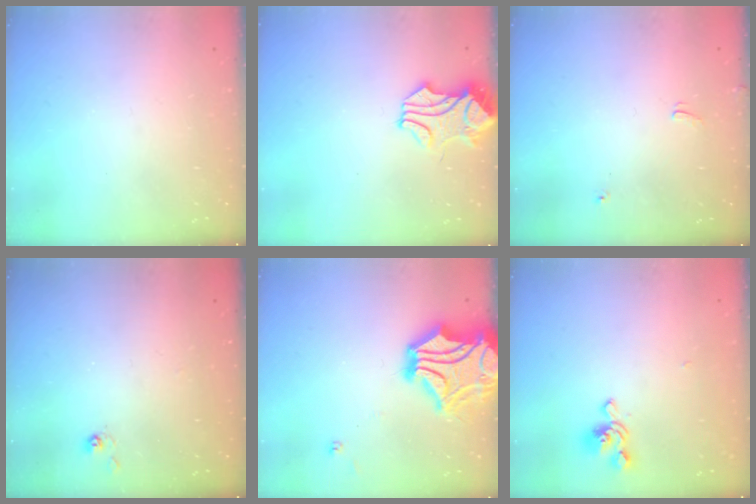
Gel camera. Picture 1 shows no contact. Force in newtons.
{"total": 1.6, "press": 1.5, "slide": 0.5}
{"total": 5.4, "press": 5.4, "slide": 0.1}
{"total": 3.9, "press": 3.9, "slide": 0.3}
{"total": 12.4, "press": 12.0, "slide": 2.8}
{"total": 1.2, "press": 0.2, "slide": 1.1}